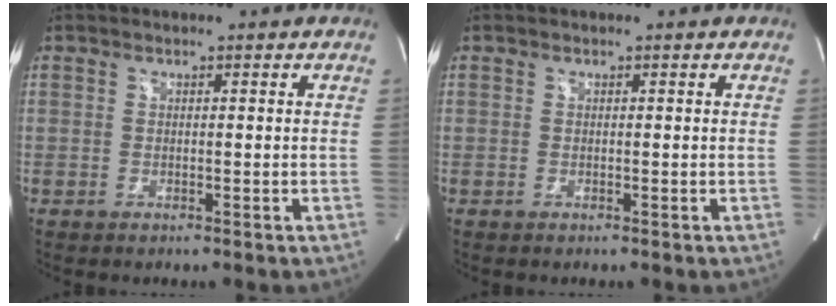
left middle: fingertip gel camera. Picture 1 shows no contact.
{"total": 0.0}